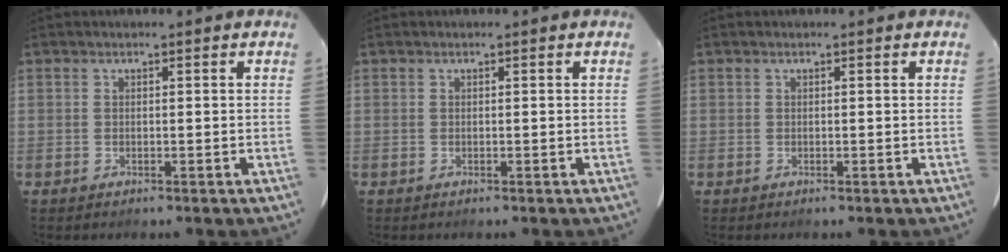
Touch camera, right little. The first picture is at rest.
{"total": 0.0}
{"total": 0.0}